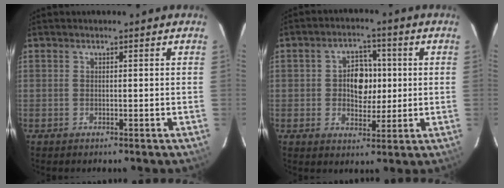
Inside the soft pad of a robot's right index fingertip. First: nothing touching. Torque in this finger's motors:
{"motor_torque": [0.17, 0.01, 0.32, 0.05]}